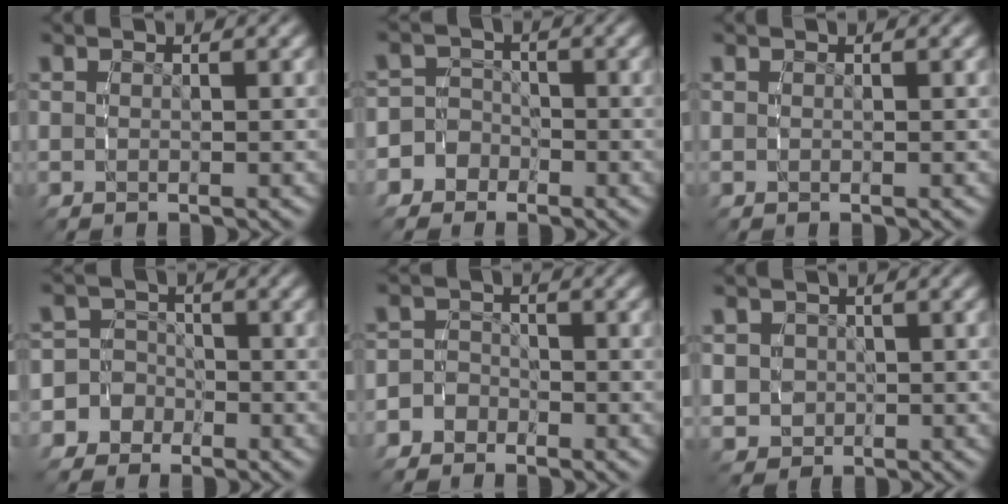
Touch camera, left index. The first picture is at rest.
{"total": 8.8, "force": [-3.3, 8.0, 1.3], "torque": [-0.058, -0.026, -0.071]}
{"total": 0.0}
{"total": 10.4, "force": [-3.7, 9.6, 1.5], "torque": [-0.069, -0.034, -0.077]}
{"total": 4.9, "force": [-2.4, 4.2, 0.5], "torque": [-0.026, -0.010, -0.051]}
{"total": 5.5, "force": [-0.1, 5.1, 2.0], "torque": [-0.057, -0.023, 0.004]}